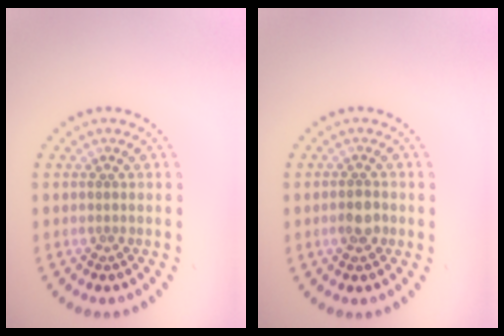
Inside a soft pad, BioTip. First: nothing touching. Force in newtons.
{"total": 2.0, "press": 1.9, "slide": 0.4}